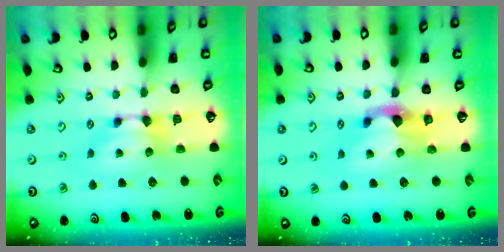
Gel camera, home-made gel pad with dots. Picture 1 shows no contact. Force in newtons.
{"total": 2.3, "press": 1.9, "slide": 1.2}